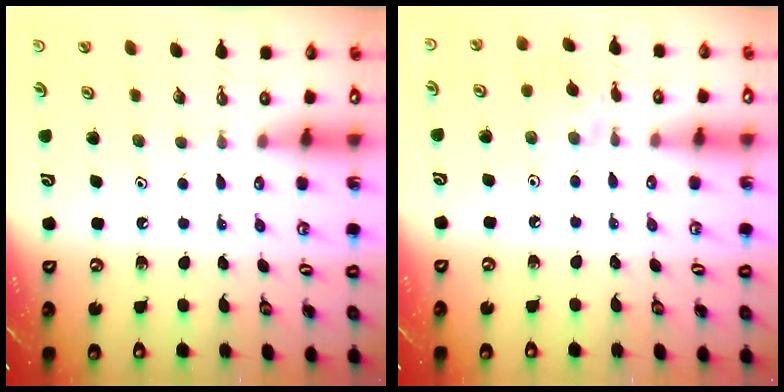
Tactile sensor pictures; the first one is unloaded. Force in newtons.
{"total": 2.4, "press": 2.3, "slide": 0.5}